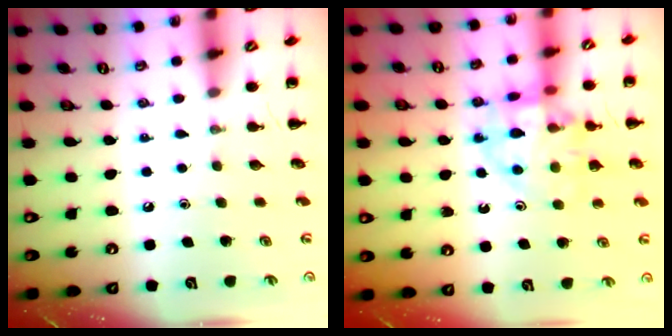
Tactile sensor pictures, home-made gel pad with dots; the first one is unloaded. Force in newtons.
{"total": 14.9, "press": 14.7, "slide": 2.2}